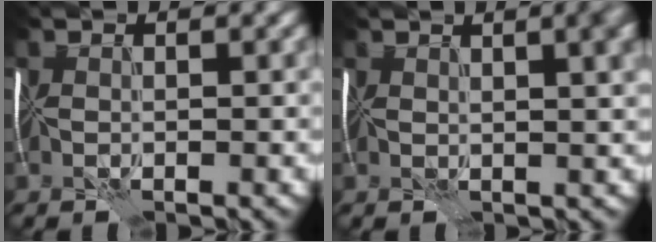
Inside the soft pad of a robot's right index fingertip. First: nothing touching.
{"total": 6.8, "force": [3.2, 2.8, 5.3], "torque": [-0.032, 0.028, 0.026]}